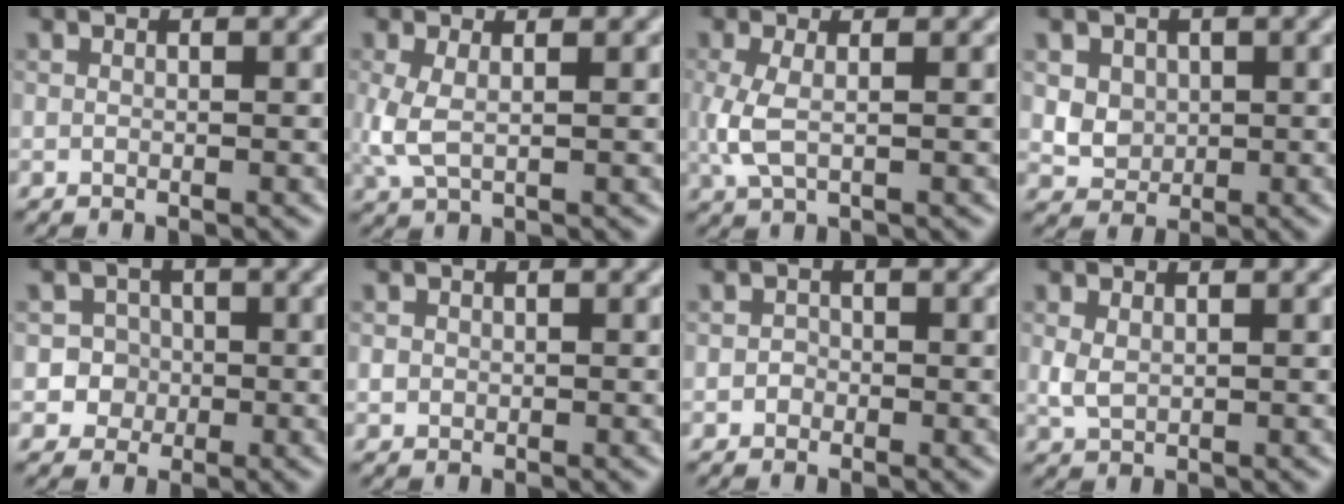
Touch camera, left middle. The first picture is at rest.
{"total": 2.6, "force": [0.2, 1.2, 2.3], "torque": [-0.064, -0.001, 0.004]}
{"total": 2.7, "force": [0.1, 1.2, 2.5], "torque": [-0.065, -0.002, 0.002]}
{"total": 3.8, "force": [1.1, 3.2, 1.8], "torque": [-0.037, 0.007, 0.026]}
{"total": 4.4, "force": [-0.6, 4.3, 0.7], "torque": [0.014, 0.017, -0.015]}
{"total": 0.7, "force": [0.0, 0.7, 0.1], "torque": [0.000, -0.002, 0.000]}
{"total": 0.9, "force": [-0.3, 0.8, 0.1], "torque": [0.004, 0.000, -0.007]}
{"total": 1.6, "force": [0.3, 1.1, 1.2], "torque": [-0.031, -0.001, 0.011]}